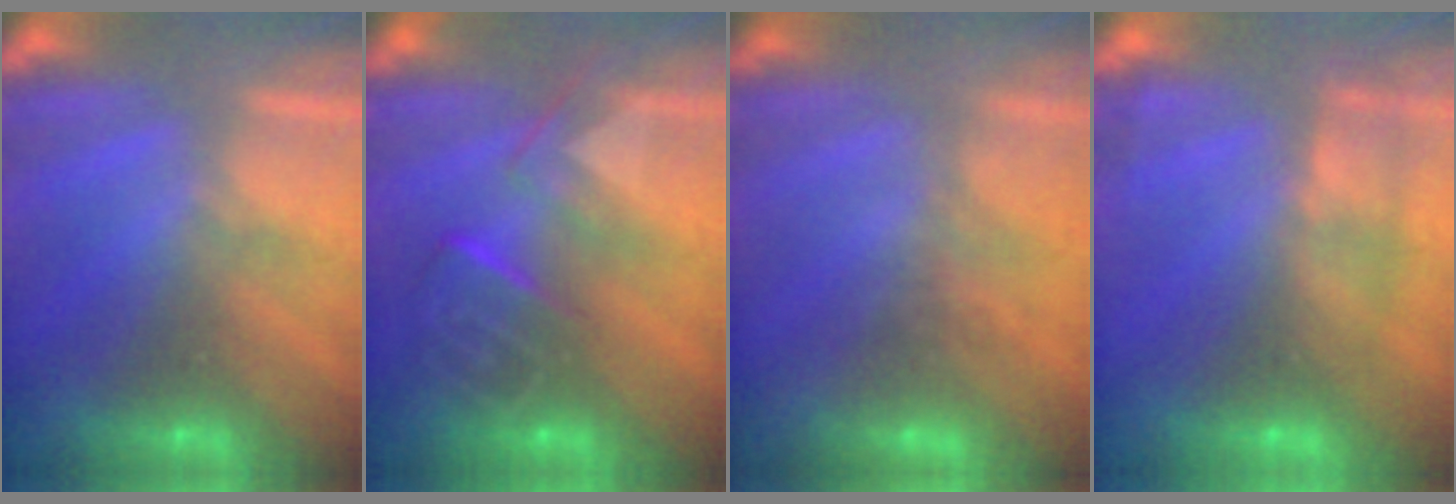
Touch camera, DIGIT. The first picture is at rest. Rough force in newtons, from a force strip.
{"total": 9.2}
{"total": 1.6}
{"total": 2.4}